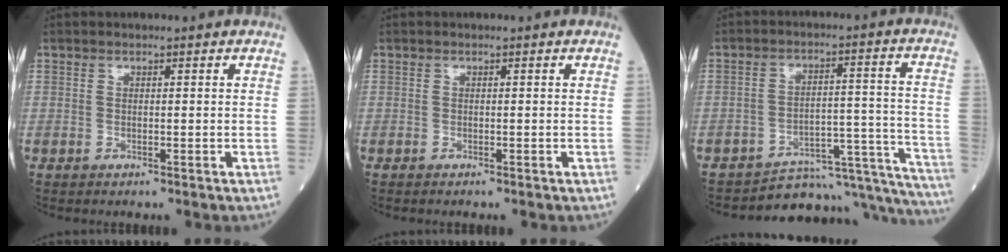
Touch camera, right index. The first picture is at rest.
{"total": 0.0}
{"total": 18.7, "force": [-18.3, 2.4, 2.9], "torque": [0.011, 0.056, -0.238]}